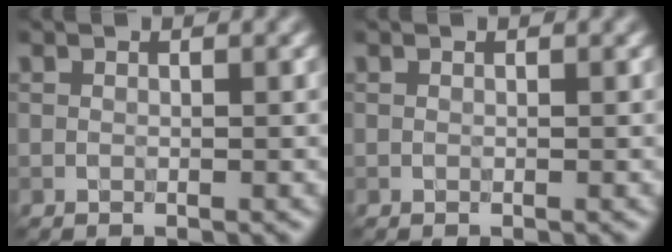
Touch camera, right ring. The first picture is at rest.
{"total": 0.0}